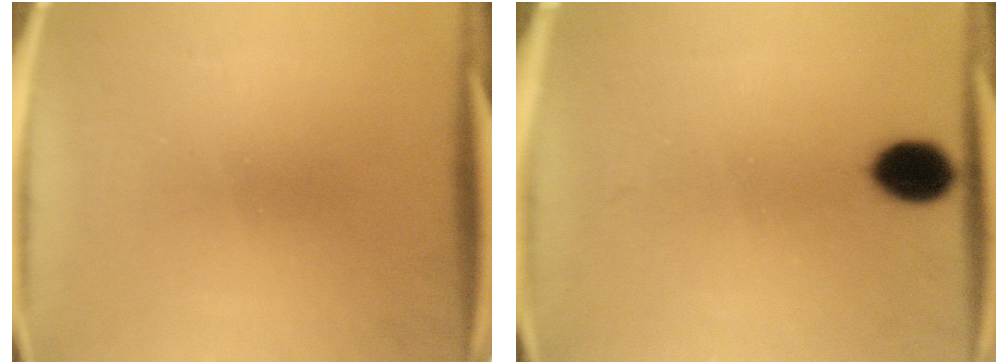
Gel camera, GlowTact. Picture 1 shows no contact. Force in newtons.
{"total": 6.3}